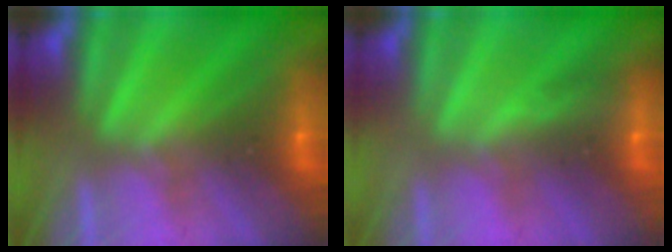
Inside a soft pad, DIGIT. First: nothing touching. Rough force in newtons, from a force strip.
{"total": 3.0}